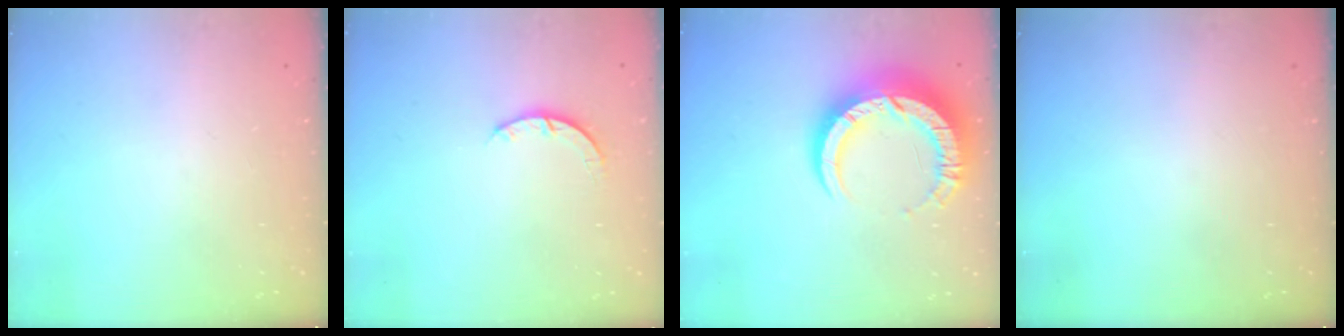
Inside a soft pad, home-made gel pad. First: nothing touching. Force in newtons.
{"total": 2.9, "press": 2.9, "slide": 0.4}
{"total": 13.7, "press": 13.6, "slide": 1.2}
{"total": 0.0}